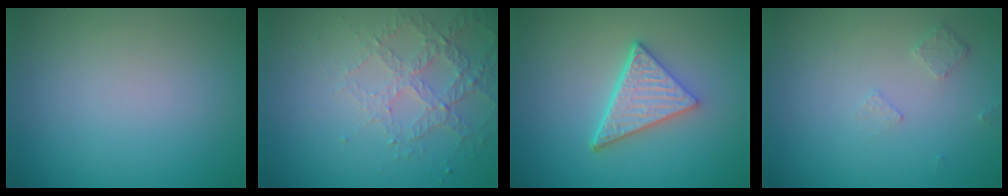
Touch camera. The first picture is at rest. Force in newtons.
{"total": 3.2, "press": 2.9, "slide": 1.4}
{"total": 4.9, "press": 3.5, "slide": 3.5}
{"total": 0.8, "press": 0.6, "slide": 0.5}